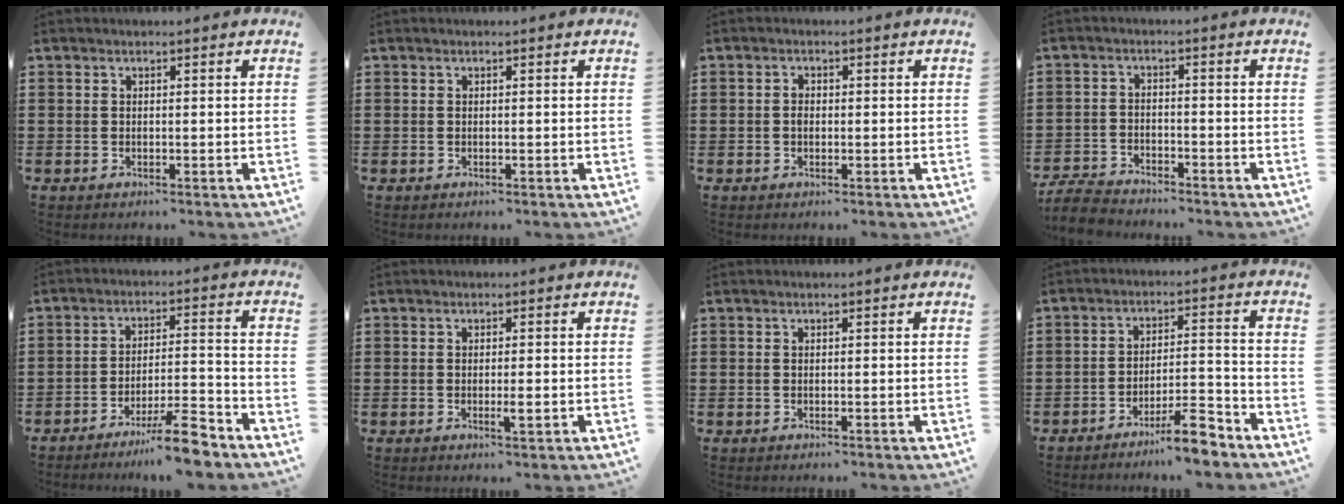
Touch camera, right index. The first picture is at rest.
{"total": 0.0}
{"total": 1.2, "force": [-0.1, 0.7, 0.9], "torque": [-0.020, 0.002, -0.003]}
{"total": 4.4, "force": [-4.3, 0.8, 0.8], "torque": [-0.034, -0.003, -0.093]}
{"total": 8.2, "force": [-6.8, 0.6, 4.5], "torque": [-0.066, 0.013, -0.123]}
{"total": 2.0, "force": [-0.6, 0.4, 1.9], "torque": [-0.038, -0.004, -0.012]}
{"total": 0.0}
{"total": 7.4, "force": [-6.4, 0.9, 3.7], "torque": [-0.053, 0.015, -0.116]}